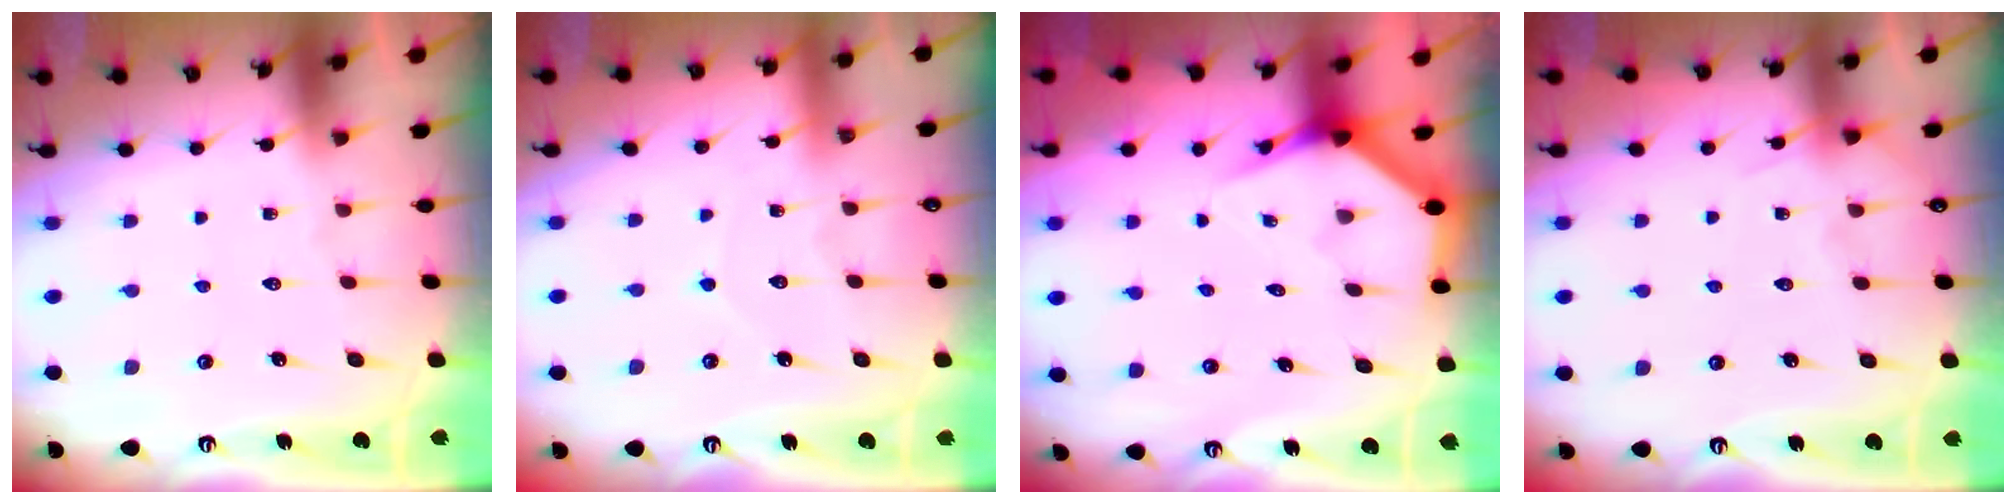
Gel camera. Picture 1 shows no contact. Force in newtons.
{"total": 3.5, "press": 3.5, "slide": 0.4}
{"total": 3.9, "press": 3.9, "slide": 0.2}
{"total": 4.5, "press": 4.5, "slide": 0.6}